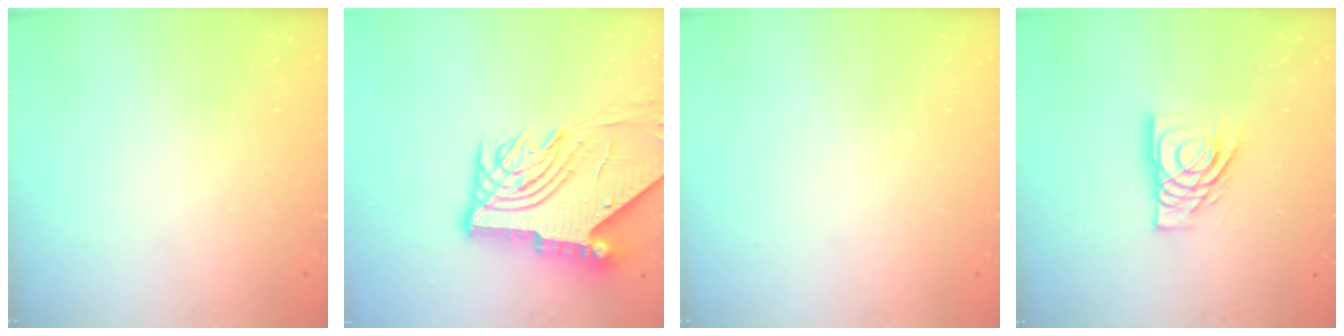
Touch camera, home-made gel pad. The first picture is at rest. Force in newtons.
{"total": 14.9, "press": 14.8, "slide": 1.9}
{"total": 0.0}
{"total": 12.6, "press": 12.6, "slide": 1.6}